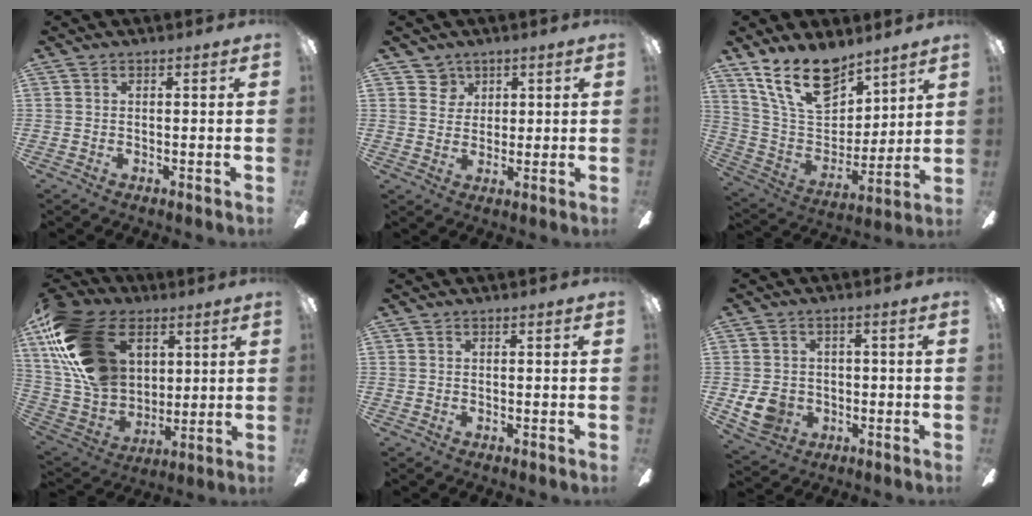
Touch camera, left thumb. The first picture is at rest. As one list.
[{"total": 4.3, "force": [2.7, 3.4, 0.1], "torque": [-0.003, -0.003, 0.046]}, {"total": 19.0, "force": [13.0, 9.9, 9.7], "torque": [-0.187, -0.067, 0.240]}, {"total": 24.7, "force": [10.0, 16.4, 15.4], "torque": [-0.332, -0.023, 0.186]}, {"total": 0.0}, {"total": 7.6, "force": [-1.3, 6.7, 3.5], "torque": [-0.082, 0.009, -0.025]}]